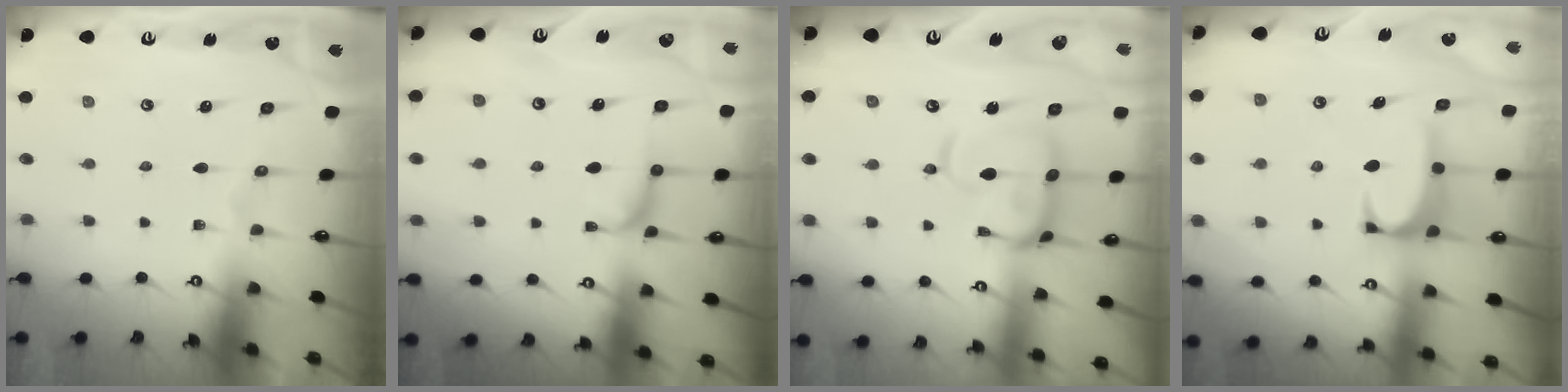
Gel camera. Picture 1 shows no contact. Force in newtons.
{"total": 1.2, "press": 0.8, "slide": 0.8}
{"total": 10.0, "press": 9.9, "slide": 1.0}
{"total": 1.3, "press": 1.2, "slide": 0.5}